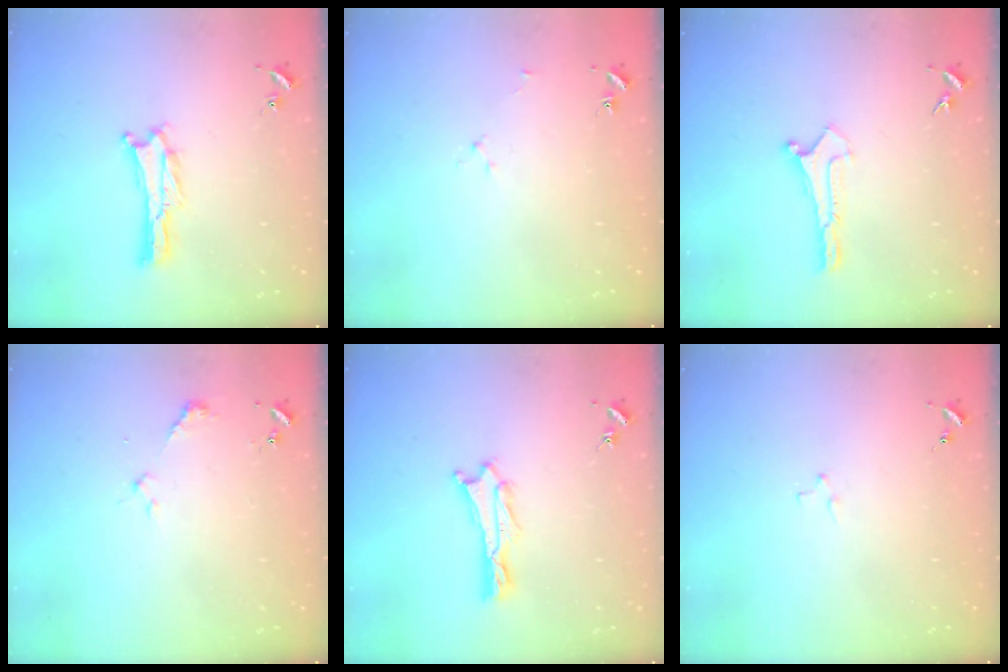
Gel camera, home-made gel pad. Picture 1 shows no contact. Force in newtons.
{"total": 1.9, "press": 1.9, "slide": 0.3}
{"total": 0.0}
{"total": 2.3, "press": 2.3, "slide": 0.1}
{"total": 1.0, "press": 1.0, "slide": 0.1}
{"total": 2.1, "press": 2.1, "slide": 0.2}